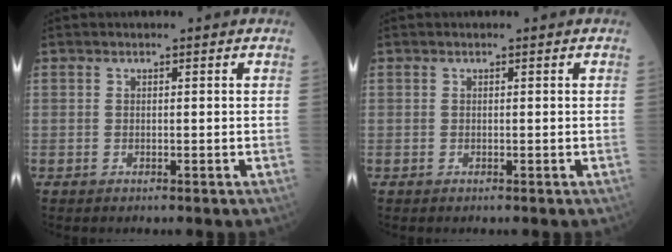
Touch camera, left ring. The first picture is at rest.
{"total": 0.0}